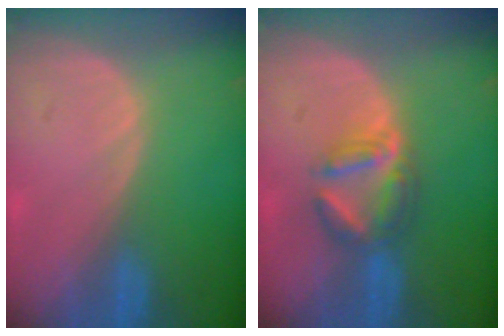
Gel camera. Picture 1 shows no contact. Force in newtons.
{"total": 5.8, "press": 5.5, "slide": 1.9}